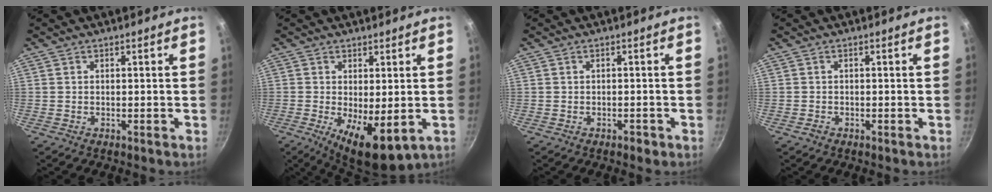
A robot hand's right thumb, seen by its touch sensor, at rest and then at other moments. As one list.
[{"total": 9.0, "force": [-1.3, 3.3, 8.2], "torque": [-0.119, -0.013, -0.008]}, {"total": 1.2, "force": [-0.8, 0.7, 0.7], "torque": [-0.008, 0.011, -0.004]}, {"total": 0.8, "force": [-0.5, 0.5, 0.2], "torque": [-0.006, 0.005, -0.008]}]